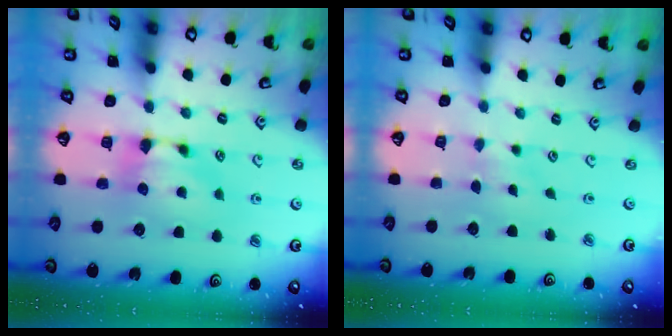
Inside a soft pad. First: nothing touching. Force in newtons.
{"total": 1.8, "press": 1.8, "slide": 0.1}